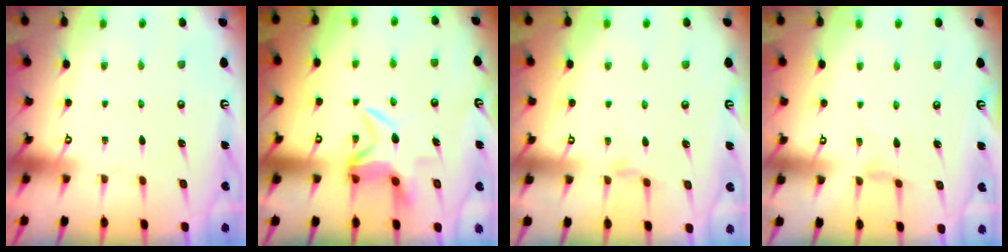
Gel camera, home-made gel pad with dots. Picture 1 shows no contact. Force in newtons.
{"total": 7.9, "press": 7.8, "slide": 1.1}
{"total": 1.9, "press": 1.9, "slide": 0.4}
{"total": 2.6, "press": 2.6, "slide": 0.5}